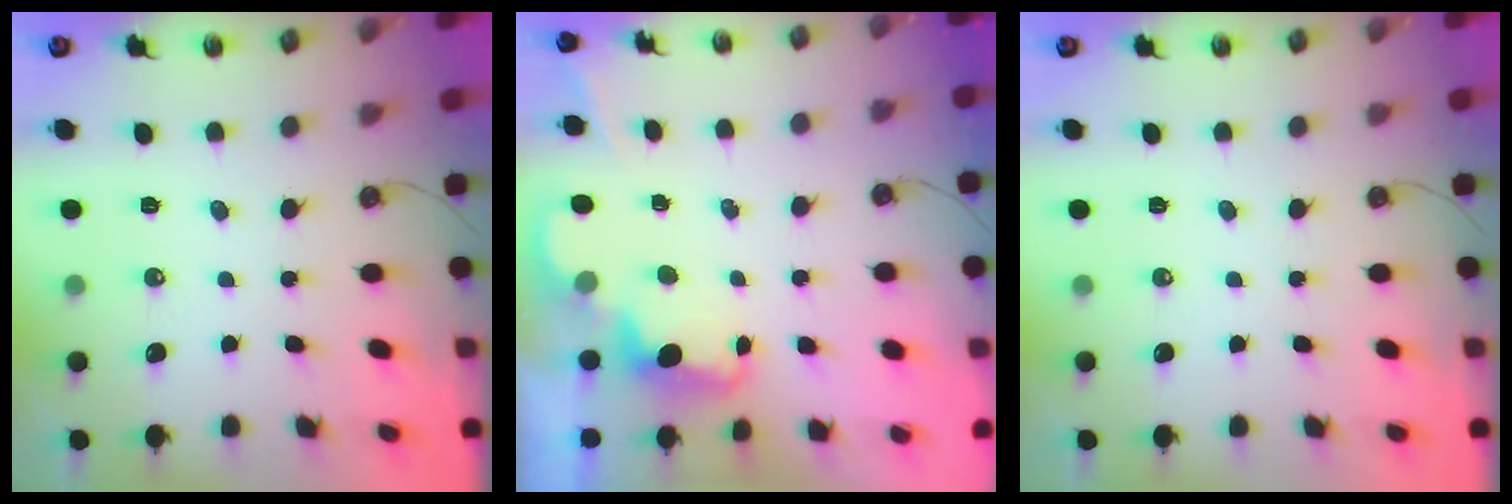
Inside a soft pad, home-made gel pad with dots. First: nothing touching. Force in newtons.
{"total": 2.4, "press": 2.3, "slide": 0.5}
{"total": 0.0}